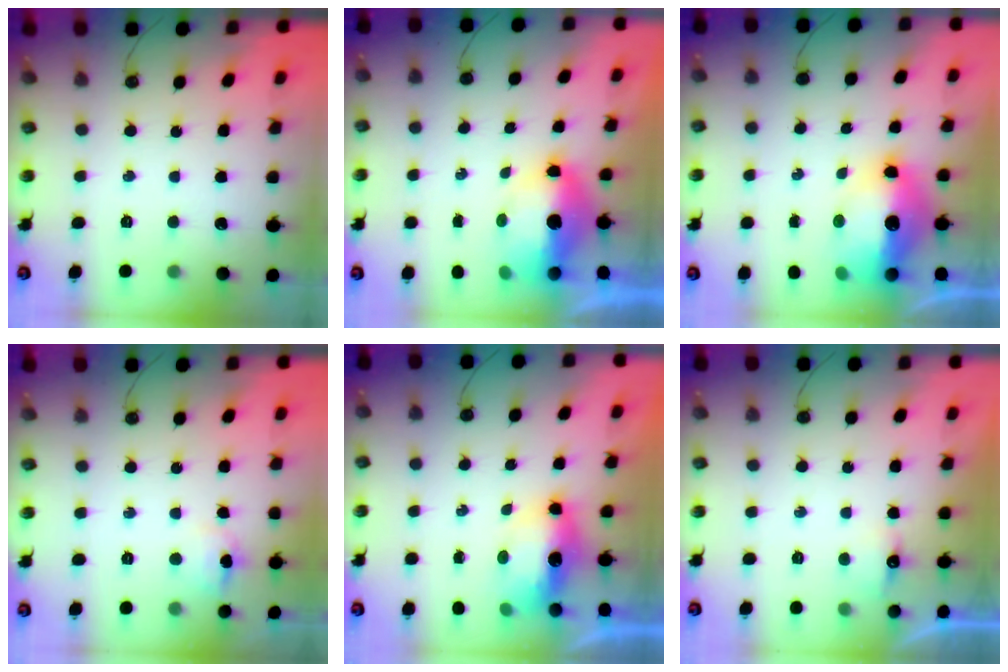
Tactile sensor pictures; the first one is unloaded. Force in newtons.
{"total": 9.1, "press": 9.0, "slide": 1.3}
{"total": 16.2, "press": 15.9, "slide": 3.2}
{"total": 4.8, "press": 4.6, "slide": 1.2}
{"total": 8.2, "press": 8.1, "slide": 0.9}
{"total": 5.0, "press": 4.9, "slide": 0.9}